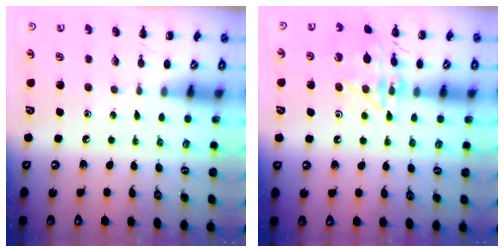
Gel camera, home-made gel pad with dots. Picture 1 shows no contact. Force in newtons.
{"total": 14.1, "press": 14.1, "slide": 1.0}